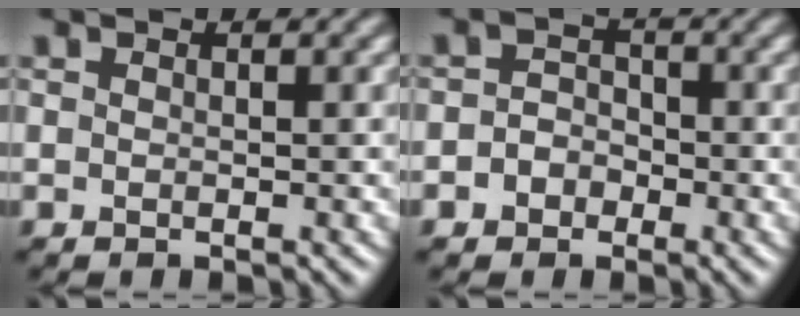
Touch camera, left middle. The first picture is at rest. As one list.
[{"total": 1.9, "force": [-1.3, 1.4, 0.4], "torque": [0.002, 0.005, -0.029]}]